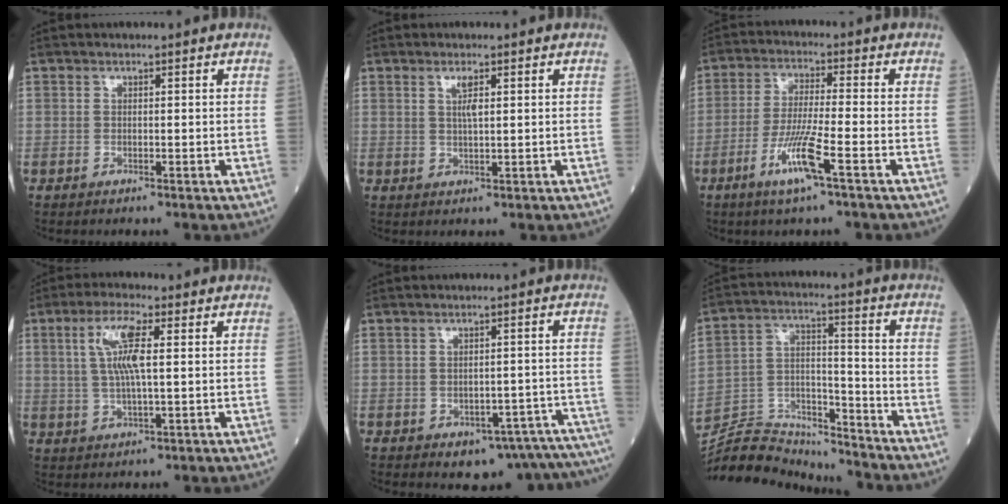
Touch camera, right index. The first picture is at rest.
{"total": 2.4, "force": [1.0, 0.3, 2.2], "torque": [-0.044, 0.001, 0.019]}
{"total": 8.0, "force": [-3.8, -0.3, 7.0], "torque": [-0.144, -0.013, -0.075]}
{"total": 7.5, "force": [1.8, 1.2, 7.1], "torque": [-0.149, 0.008, 0.035]}
{"total": 11.8, "force": [-10.2, 4.5, 3.8], "torque": [0.000, 0.039, -0.111]}
{"total": 13.8, "force": [-13.7, 1.4, 0.5], "torque": [-0.013, 0.039, -0.243]}